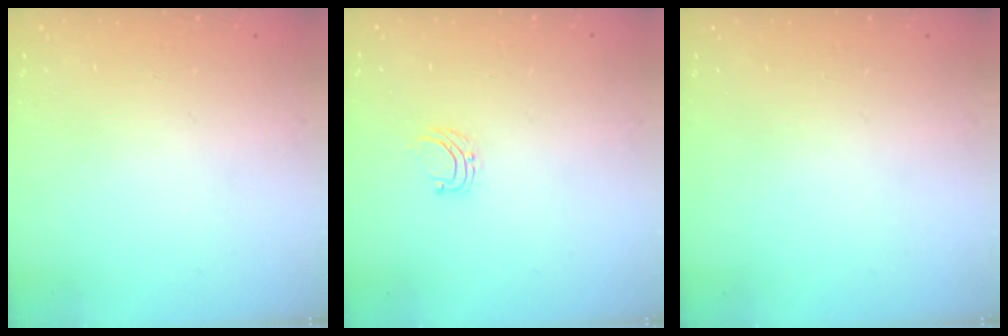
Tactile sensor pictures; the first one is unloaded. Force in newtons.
{"total": 4.3, "press": 4.3, "slide": 0.3}
{"total": 0.0}